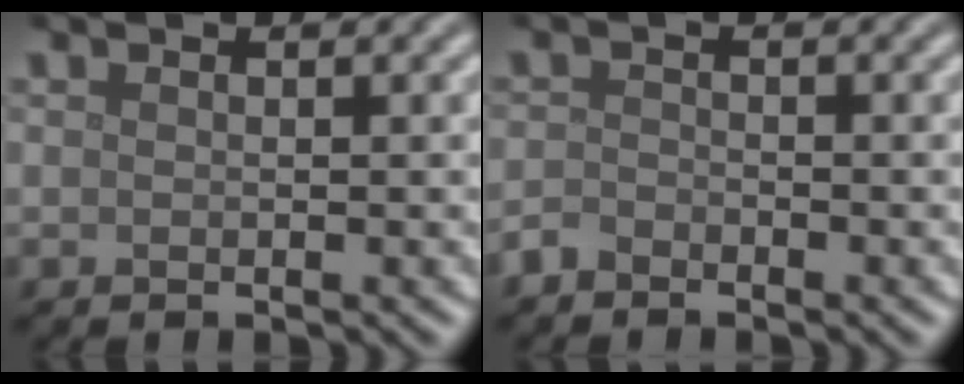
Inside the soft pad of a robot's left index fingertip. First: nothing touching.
{"total": 1.3, "force": [-1.2, 0.5, 0.3], "torque": [-0.004, 0.002, -0.028]}